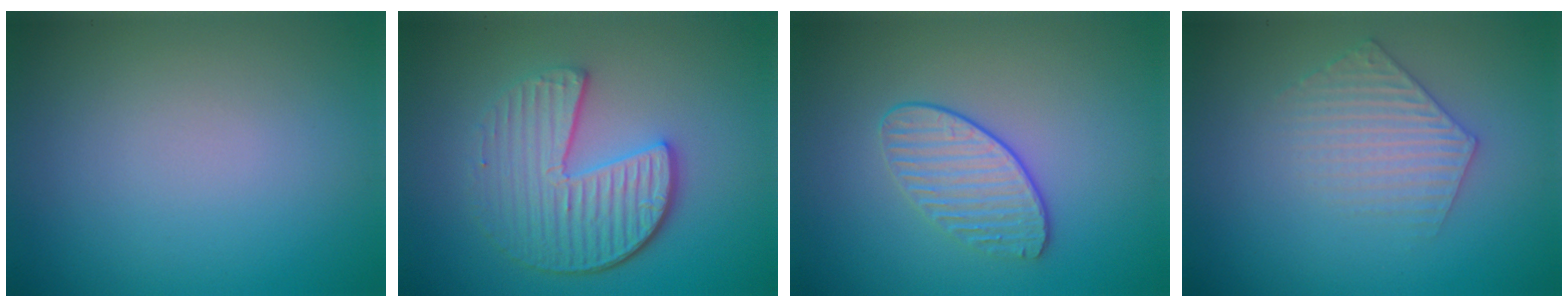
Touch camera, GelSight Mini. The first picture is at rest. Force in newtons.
{"total": 5.4, "press": 4.1, "slide": 3.6}
{"total": 2.2, "press": 1.8, "slide": 1.2}
{"total": 2.9, "press": 2.9, "slide": 0.5}